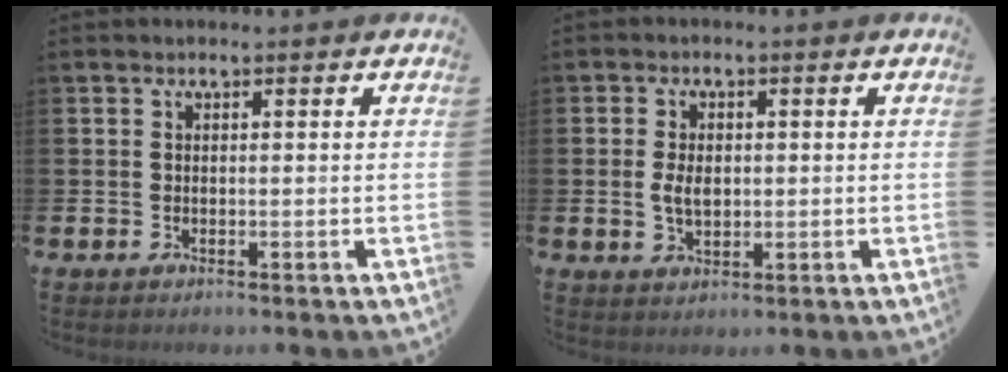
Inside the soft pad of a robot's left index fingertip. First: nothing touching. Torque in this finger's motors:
{"motor_torque": [0.70, -0.07, 0.13, 0.04]}